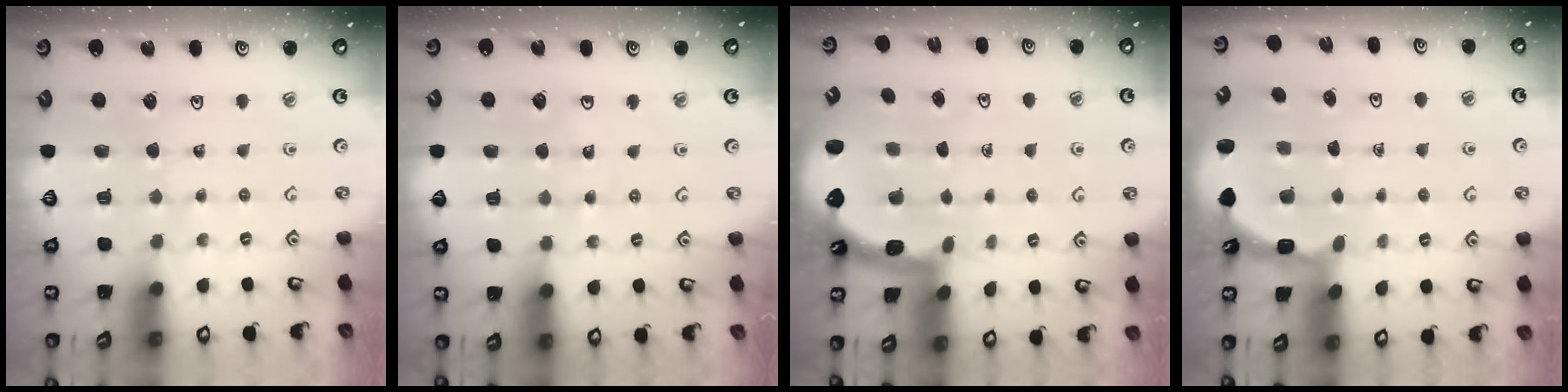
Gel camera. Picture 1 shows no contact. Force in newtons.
{"total": 3.8, "press": 3.7, "slide": 0.4}
{"total": 1.4, "press": 1.4, "slide": 0.1}
{"total": 2.0, "press": 1.8, "slide": 0.8}